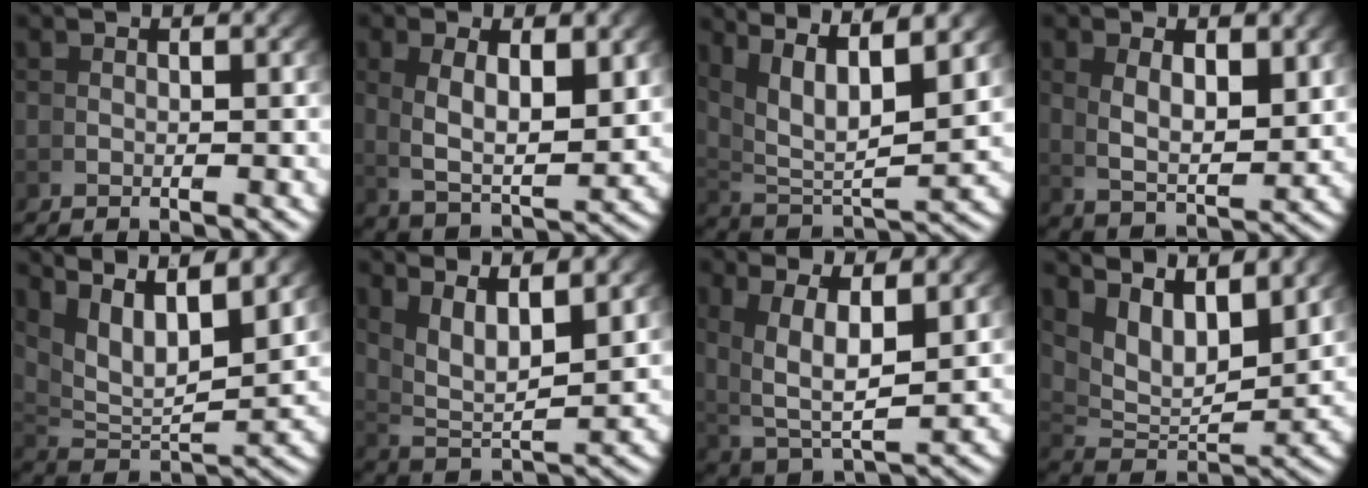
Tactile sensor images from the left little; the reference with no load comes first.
{"total": 5.9, "force": [1.2, 3.1, 4.9], "torque": [-0.102, -0.012, 0.031]}
{"total": 9.6, "force": [4.0, 5.0, 7.1], "torque": [-0.141, -0.009, 0.073]}
{"total": 4.6, "force": [1.5, 2.2, 3.7], "torque": [-0.068, -0.009, 0.034]}
{"total": 8.1, "force": [3.5, 3.8, 6.3], "torque": [-0.112, -0.010, 0.073]}
{"total": 6.6, "force": [2.9, 3.0, 5.1], "torque": [-0.100, -0.015, 0.061]}
{"total": 6.9, "force": [1.8, 3.7, 5.5], "torque": [-0.114, -0.028, 0.053]}
{"total": 7.3, "force": [3.0, 3.7, 5.5], "torque": [-0.092, -0.014, 0.065]}